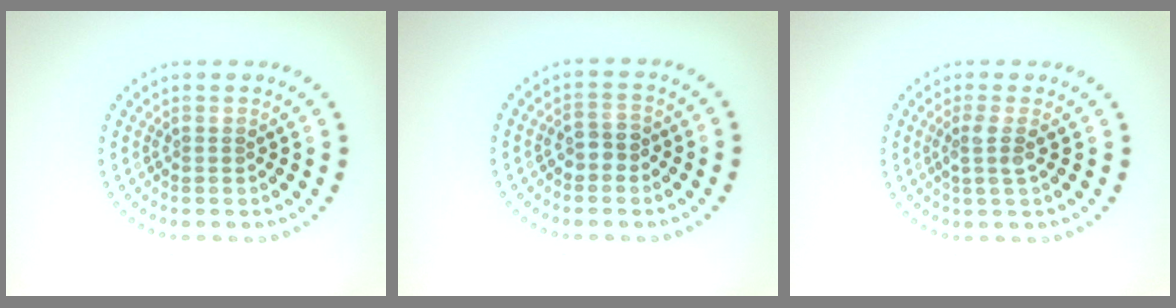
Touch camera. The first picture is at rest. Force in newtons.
{"total": 1.7, "press": 1.6, "slide": 0.5}
{"total": 1.8, "press": 1.4, "slide": 1.2}